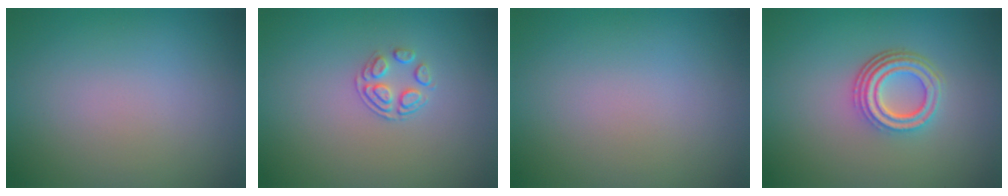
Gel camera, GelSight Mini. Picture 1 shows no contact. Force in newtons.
{"total": 1.8, "press": 1.2, "slide": 1.4}
{"total": 0.0}
{"total": 4.5, "press": 3.3, "slide": 3.1}